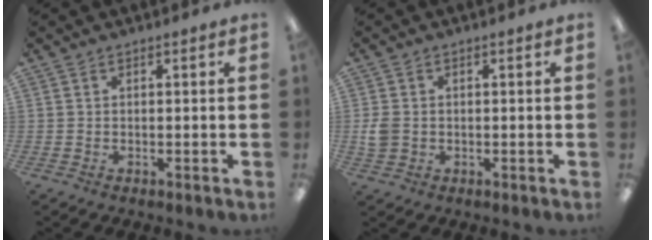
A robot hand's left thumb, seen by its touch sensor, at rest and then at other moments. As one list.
[{"total": 3.5, "force": [-0.1, 3.0, 2.0], "torque": [-0.041, 0.005, -0.002]}]